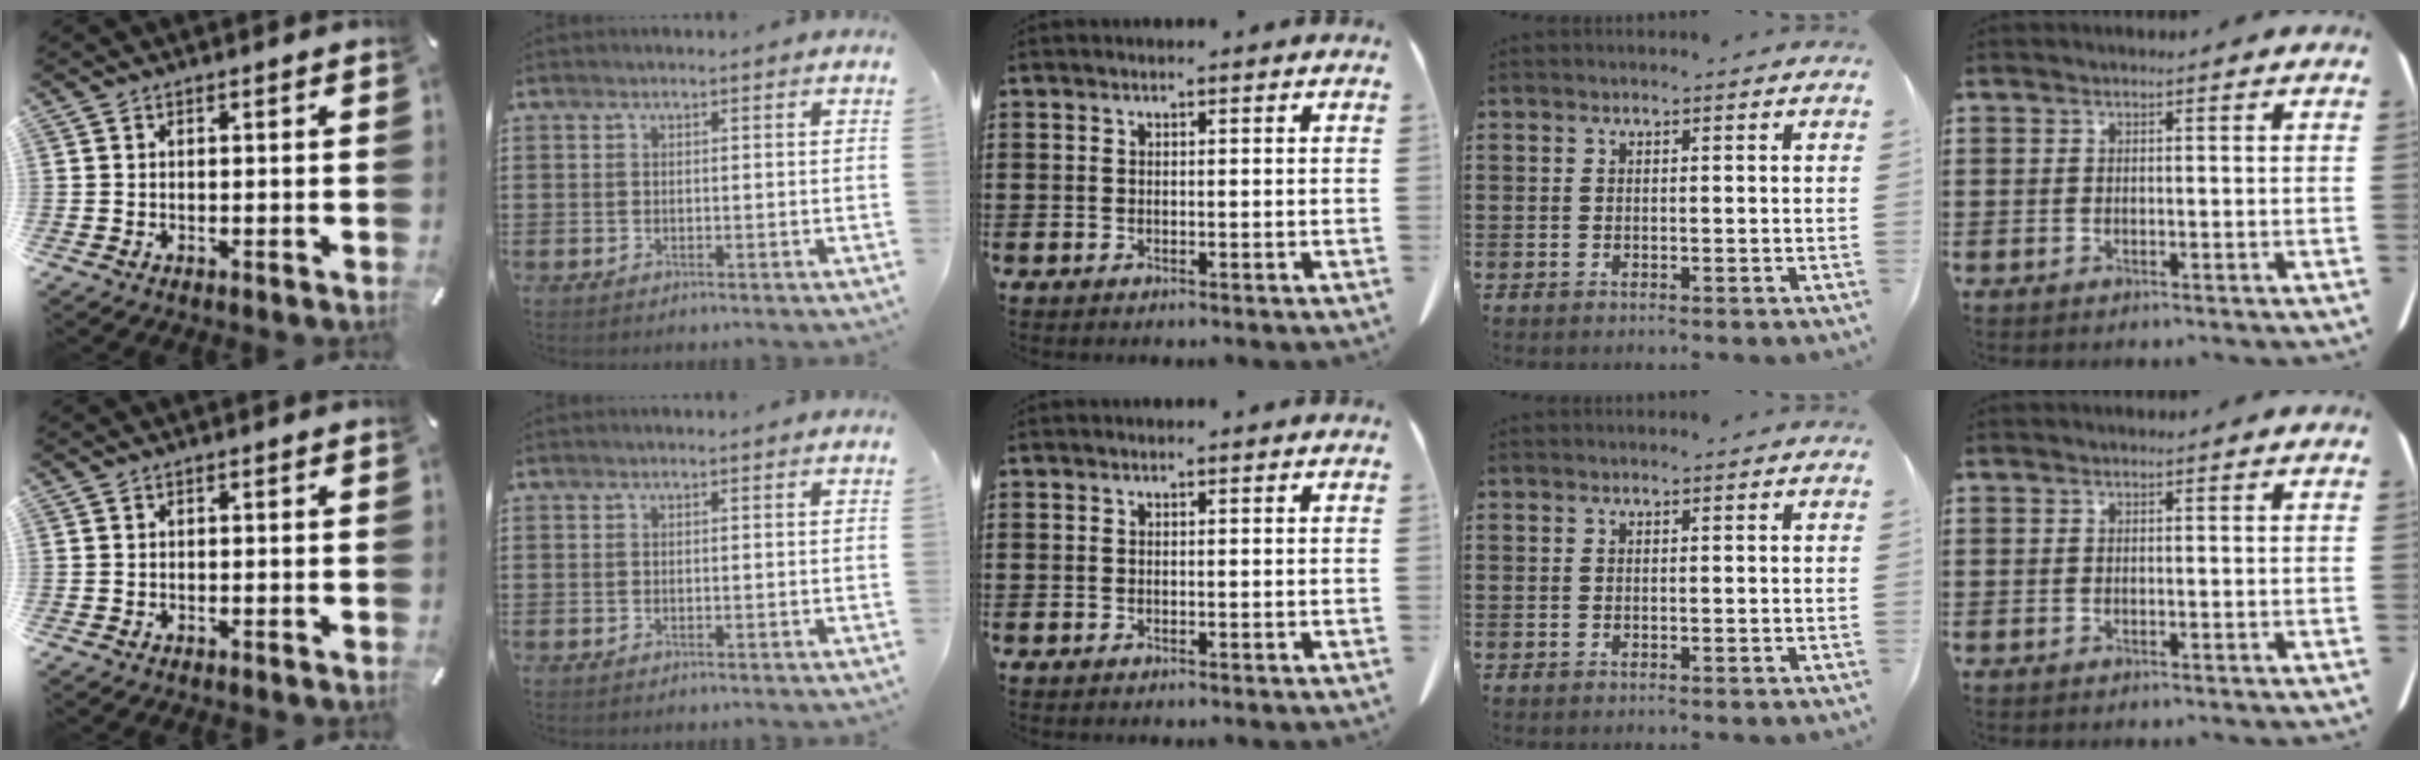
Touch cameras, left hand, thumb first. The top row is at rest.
{}